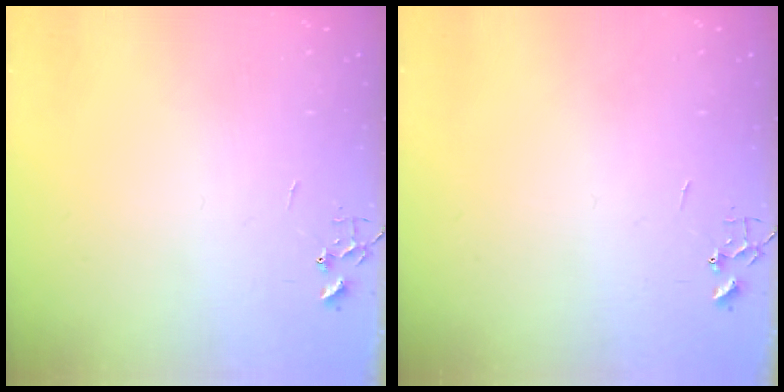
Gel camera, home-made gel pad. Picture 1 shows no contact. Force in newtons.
{"total": 0.0}